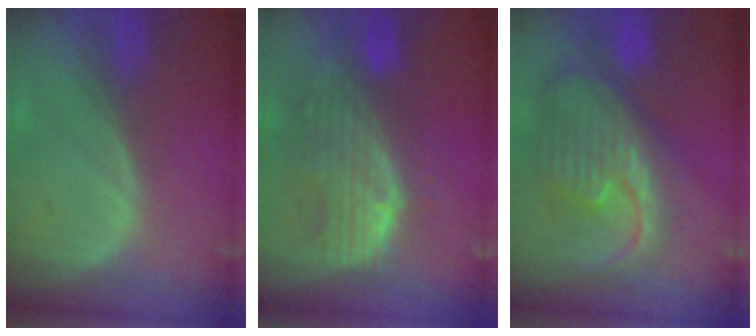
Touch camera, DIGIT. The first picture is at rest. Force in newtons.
{"total": 10.1, "press": 8.8, "slide": 4.9}
{"total": 12.5, "press": 10.7, "slide": 6.4}